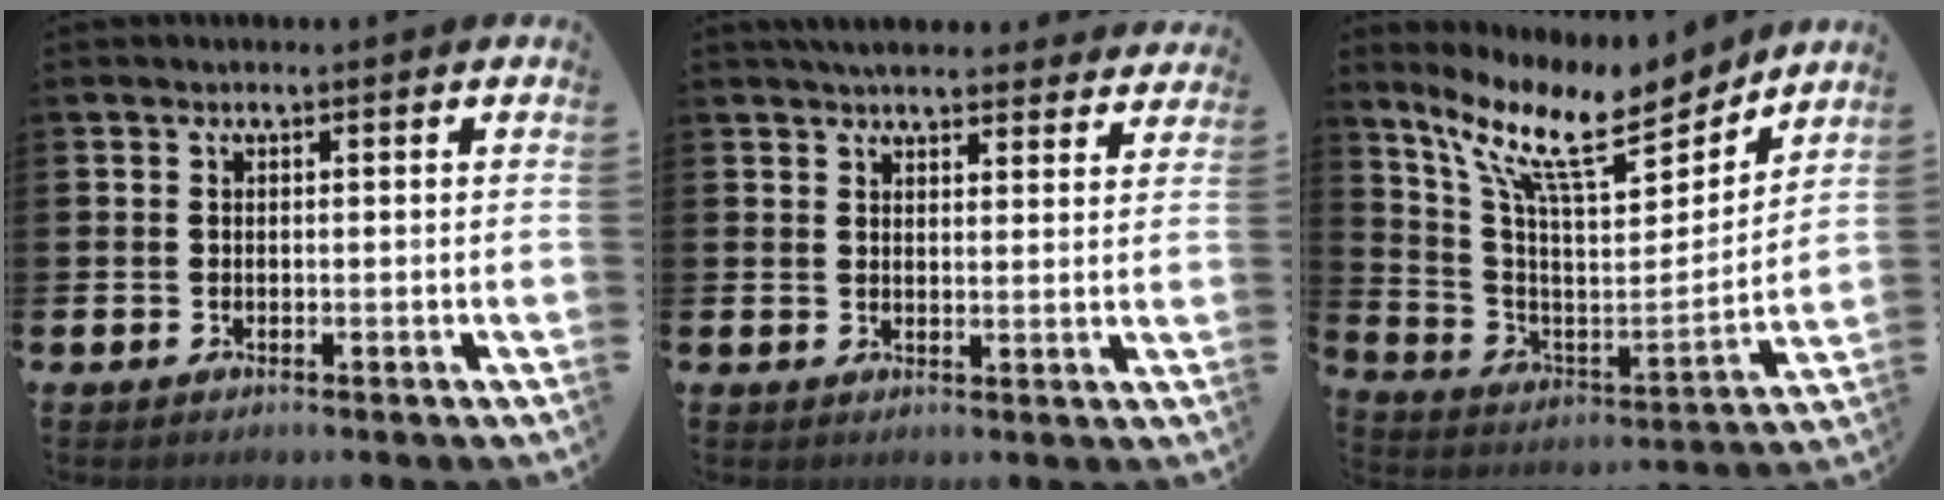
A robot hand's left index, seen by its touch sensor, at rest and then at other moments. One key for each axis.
{"total": 4.8, "fx": 4.6, "fy": 0.9, "fz": 0.9, "tx": -0.012, "ty": -0.022, "tz": 0.083}
{"total": 12.9, "fx": 10.4, "fy": 3.2, "fz": 7.0, "tx": -0.173, "ty": -0.064, "tz": 0.177}